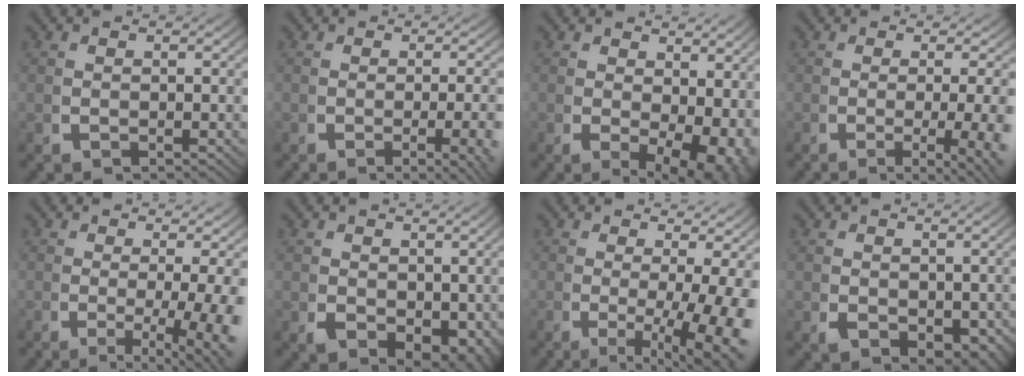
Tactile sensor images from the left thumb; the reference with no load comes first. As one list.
[{"total": 4.3, "force": [-1.4, 0.9, 3.9], "torque": [-0.061, -0.009, -0.018]}, {"total": 6.6, "force": [-0.8, 3.9, 5.3], "torque": [-0.078, -0.034, 0.007]}, {"total": 5.8, "force": [-2.0, 1.8, 5.1], "torque": [-0.079, -0.017, -0.025]}, {"total": 7.0, "force": [-2.0, 2.4, 6.3], "torque": [-0.098, -0.025, -0.020]}, {"total": 4.6, "force": [-0.6, 3.1, 3.4], "torque": [-0.057, -0.035, 0.014]}, {"total": 8.9, "force": [-2.1, 4.0, 7.7], "torque": [-0.123, -0.037, -0.017]}, {"total": 3.5, "force": [-0.4, 2.4, 2.4], "torque": [-0.042, -0.026, 0.013]}]